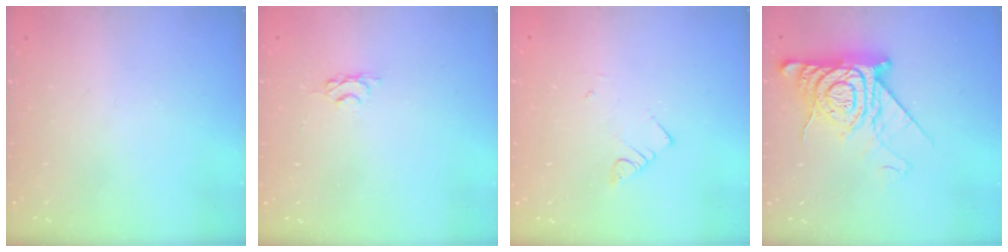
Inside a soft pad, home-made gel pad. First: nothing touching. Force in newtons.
{"total": 3.1, "press": 3.0, "slide": 0.5}
{"total": 3.2, "press": 3.2, "slide": 0.3}
{"total": 15.0, "press": 15.0, "slide": 1.3}